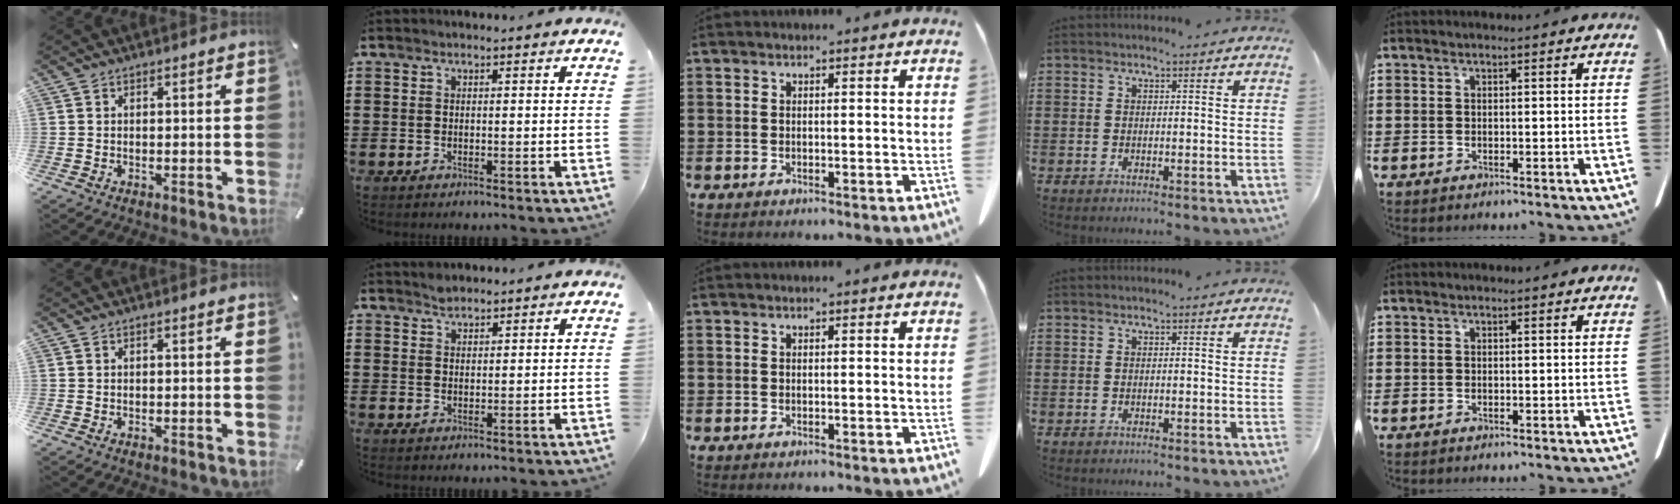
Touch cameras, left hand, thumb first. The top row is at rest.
{"index": {"total": 1.7, "force": [1.6, 0.6, 0.3], "torque": [-0.009, 0.000, 0.031]}}